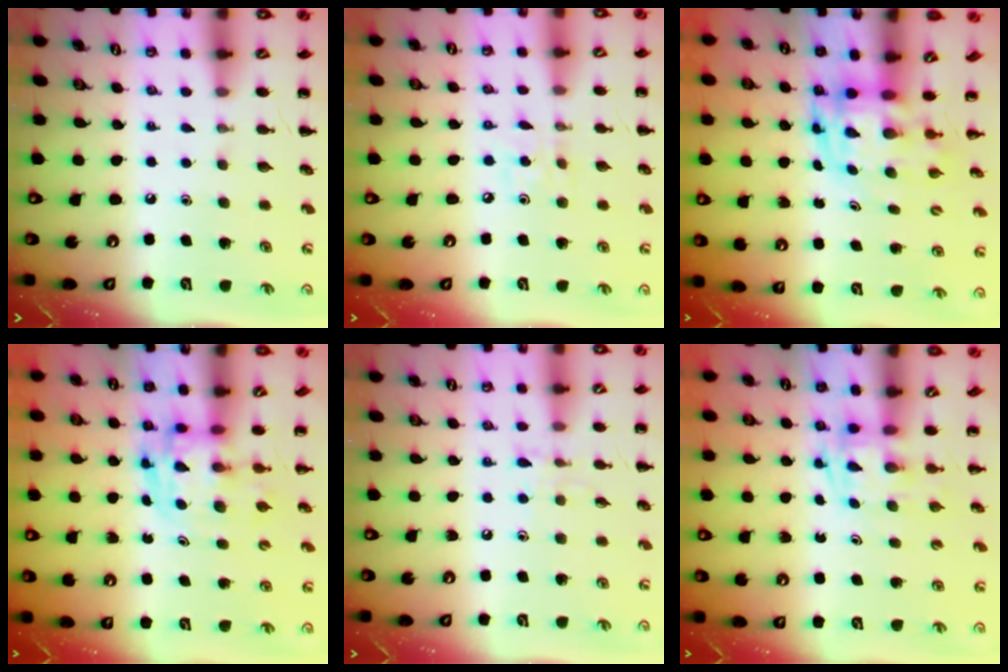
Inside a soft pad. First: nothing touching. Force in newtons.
{"total": 3.5, "press": 3.3, "slide": 1.2}
{"total": 3.5, "press": 3.5, "slide": 0.7}
{"total": 3.5, "press": 3.5, "slide": 0.6}
{"total": 5.3, "press": 5.2, "slide": 1.1}
{"total": 2.4, "press": 2.2, "slide": 1.1}